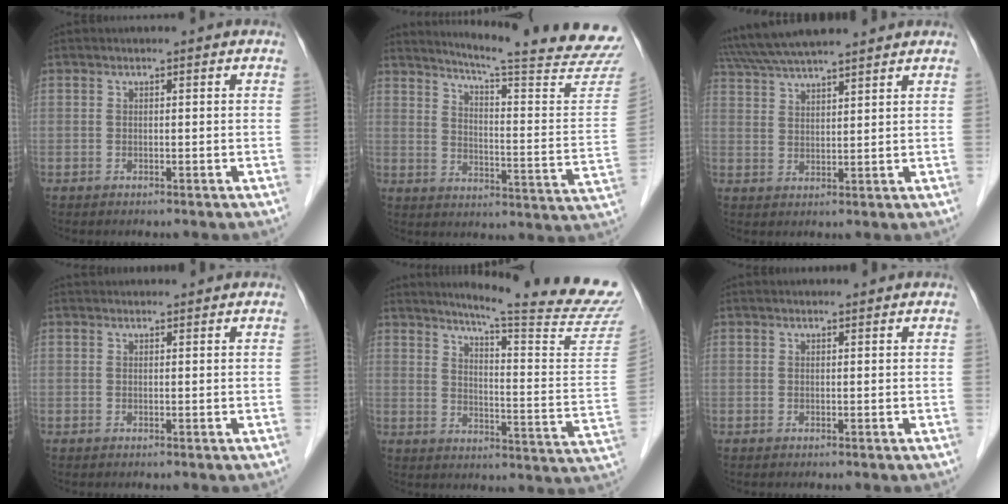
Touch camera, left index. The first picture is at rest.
{"total": 25.2, "force": [23.4, -1.0, 9.3], "torque": [-0.140, -0.125, 0.285]}
{"total": 13.3, "force": [11.9, 1.2, 6.0], "torque": [-0.115, 0.042, 0.196]}
{"total": 2.9, "force": [2.9, 0.4, 0.5], "torque": [-0.006, 0.029, 0.040]}
{"total": 22.1, "force": [20.0, -2.0, 9.4], "torque": [-0.140, -0.119, 0.243]}
{"total": 2.0, "force": [1.9, 0.2, 0.6], "torque": [-0.008, 0.017, 0.025]}